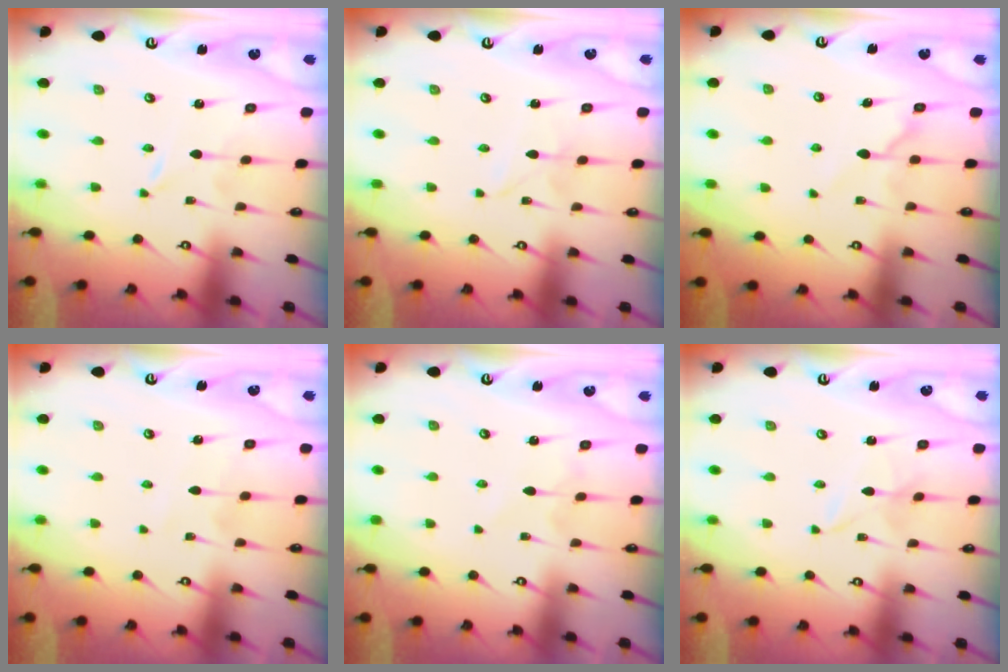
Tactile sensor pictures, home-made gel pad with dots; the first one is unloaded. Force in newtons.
{"total": 2.7, "press": 2.7, "slide": 0.3}
{"total": 6.3, "press": 6.3, "slide": 0.4}
{"total": 4.4, "press": 4.4, "slide": 0.4}
{"total": 5.2, "press": 5.1, "slide": 0.5}
{"total": 2.2, "press": 2.2, "slide": 0.3}